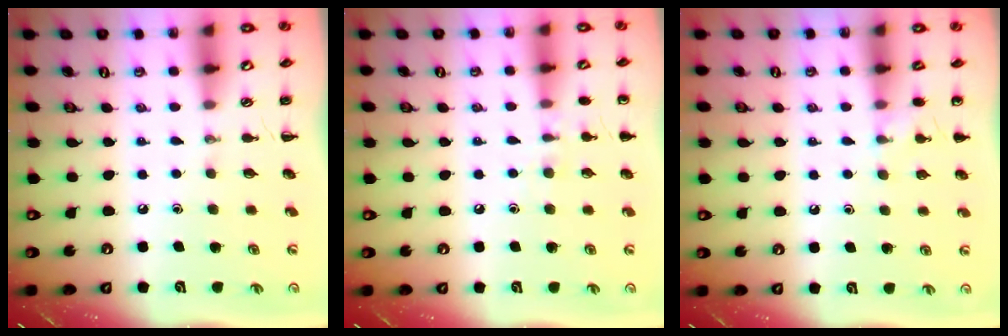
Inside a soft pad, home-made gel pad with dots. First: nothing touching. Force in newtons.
{"total": 7.2, "press": 7.0, "slide": 1.8}
{"total": 5.6, "press": 5.3, "slide": 1.7}